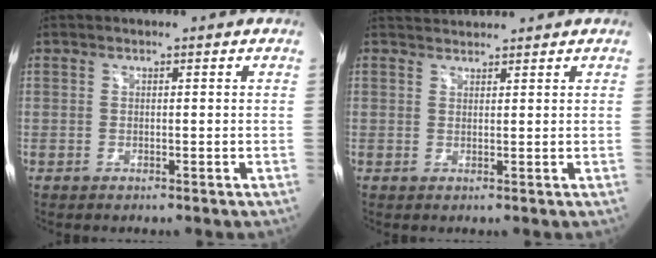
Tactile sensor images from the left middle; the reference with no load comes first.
{"total": 3.0, "force": [3.0, 0.0, 0.2], "torque": [-0.010, 0.023, 0.059]}